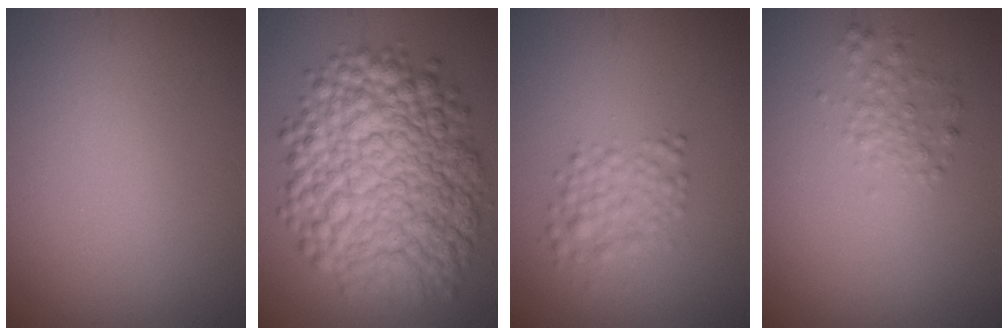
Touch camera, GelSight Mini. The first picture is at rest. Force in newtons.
{"total": 12.6, "press": 12.6, "slide": 0.3}
{"total": 2.4, "press": 2.4, "slide": 0.1}
{"total": 1.7, "press": 1.7, "slide": 0.0}